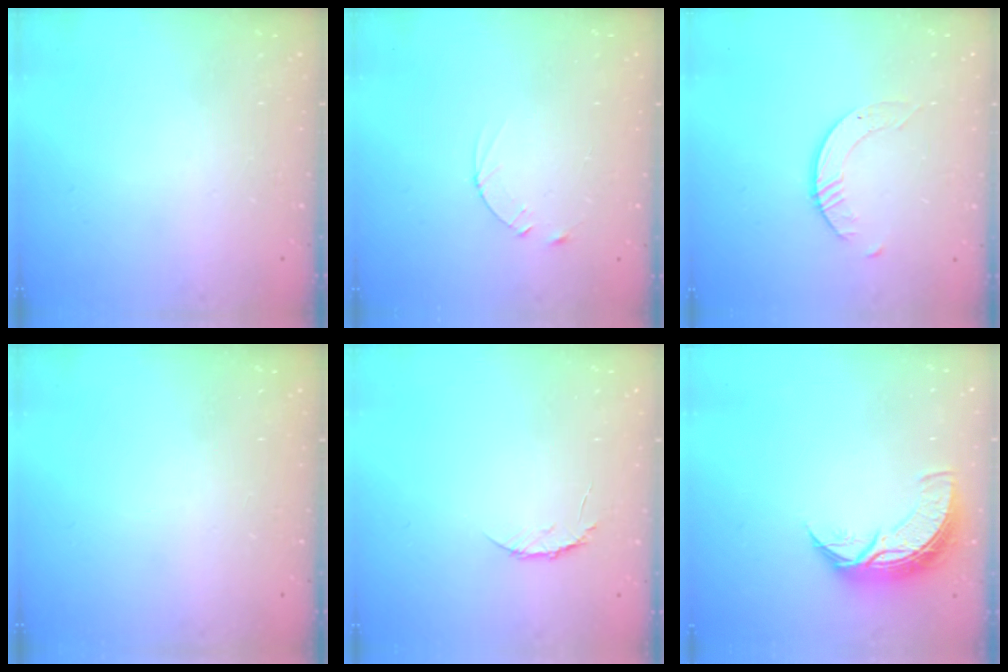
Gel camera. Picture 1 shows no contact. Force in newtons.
{"total": 2.4, "press": 2.3, "slide": 0.2}
{"total": 2.6, "press": 2.6, "slide": 0.3}
{"total": 0.0}
{"total": 4.7, "press": 4.6, "slide": 0.4}
{"total": 9.0, "press": 9.0, "slide": 0.6}